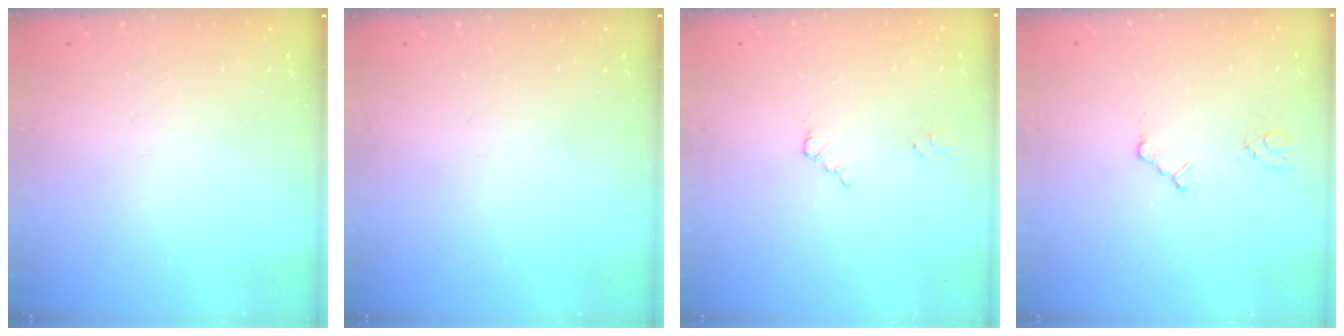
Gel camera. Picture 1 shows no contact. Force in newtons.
{"total": 0.0}
{"total": 3.3, "press": 3.2, "slide": 0.5}
{"total": 2.0, "press": 1.9, "slide": 0.4}